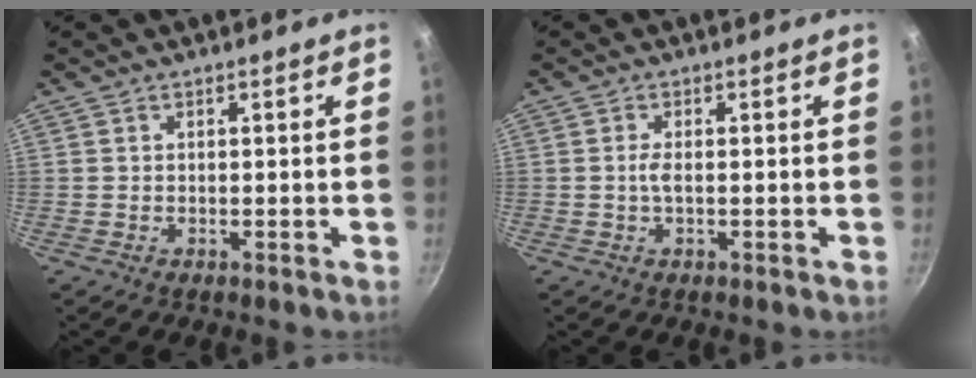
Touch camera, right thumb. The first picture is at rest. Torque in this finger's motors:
{"motor_torque": [0.62, 0.30, 0.49, 0.24, 0.15]}